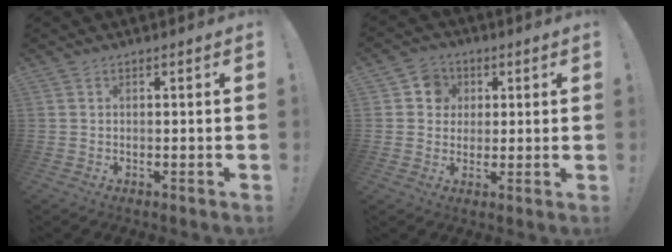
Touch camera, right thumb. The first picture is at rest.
{"total": 7.1, "force": [1.6, 6.8, 1.5], "torque": [-0.026, -0.003, 0.033]}